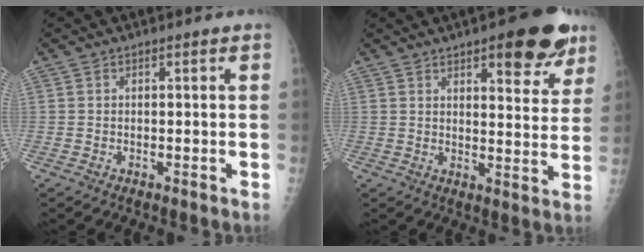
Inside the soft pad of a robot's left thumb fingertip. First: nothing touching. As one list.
[{"total": 13.1, "force": [7.8, 4.7, 9.4], "torque": [-0.078, -0.036, 0.099]}]